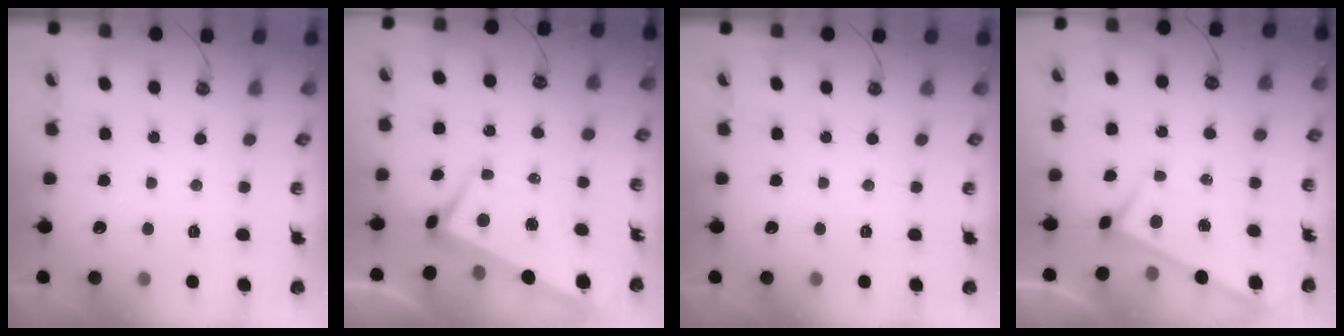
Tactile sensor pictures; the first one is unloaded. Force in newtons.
{"total": 0.8, "press": 0.2, "slide": 0.8}
{"total": 0.0}
{"total": 3.1, "press": 3.1, "slide": 0.2}